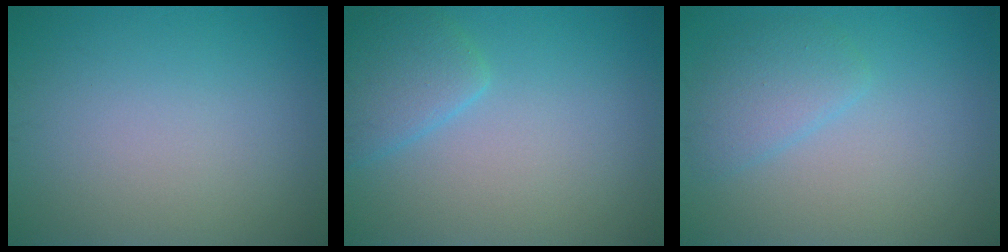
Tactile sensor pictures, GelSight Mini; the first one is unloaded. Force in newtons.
{"total": 3.0, "press": 2.9, "slide": 0.3}
{"total": 2.5, "press": 2.5, "slide": 0.3}